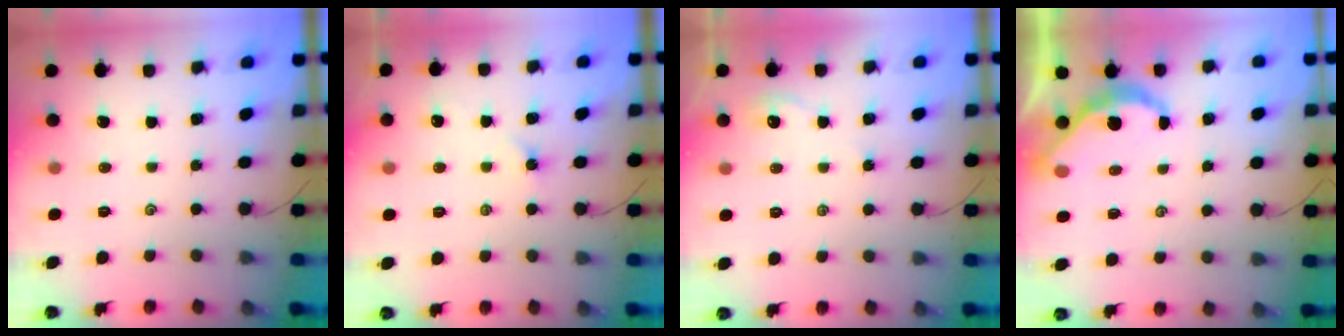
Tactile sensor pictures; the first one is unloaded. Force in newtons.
{"total": 1.9, "press": 1.9, "slide": 0.4}
{"total": 1.9, "press": 1.9, "slide": 0.4}
{"total": 4.9, "press": 4.9, "slide": 0.2}